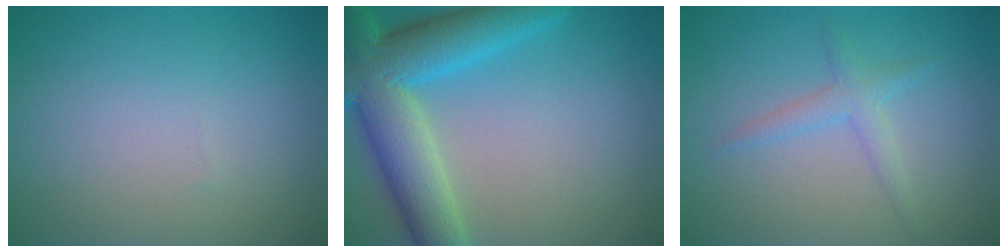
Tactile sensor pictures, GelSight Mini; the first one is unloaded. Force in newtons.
{"total": 9.6, "press": 9.6, "slide": 0.5}
{"total": 1.9, "press": 1.9, "slide": 0.1}